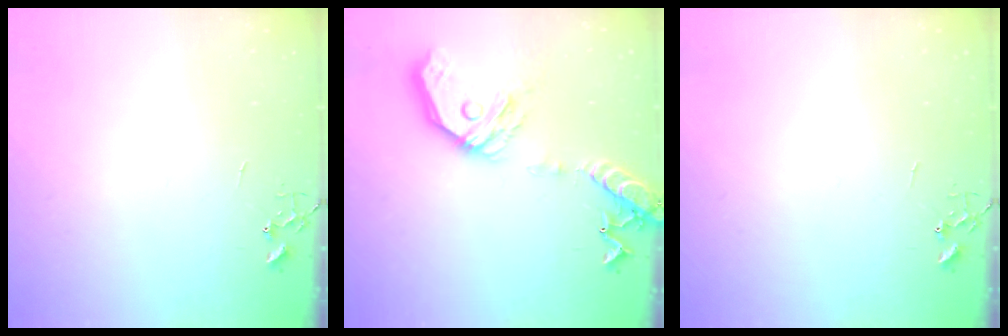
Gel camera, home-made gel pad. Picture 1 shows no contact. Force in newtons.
{"total": 17.9, "press": 17.7, "slide": 2.6}
{"total": 0.0}